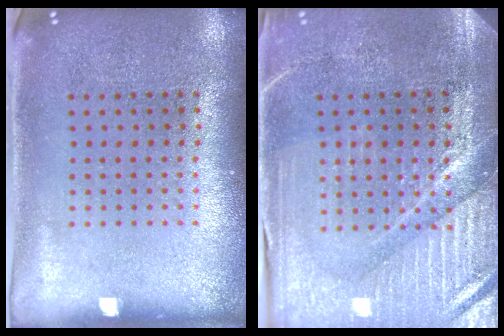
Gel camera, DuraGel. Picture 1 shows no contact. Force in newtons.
{"total": 4.0, "press": 3.8, "slide": 1.2}